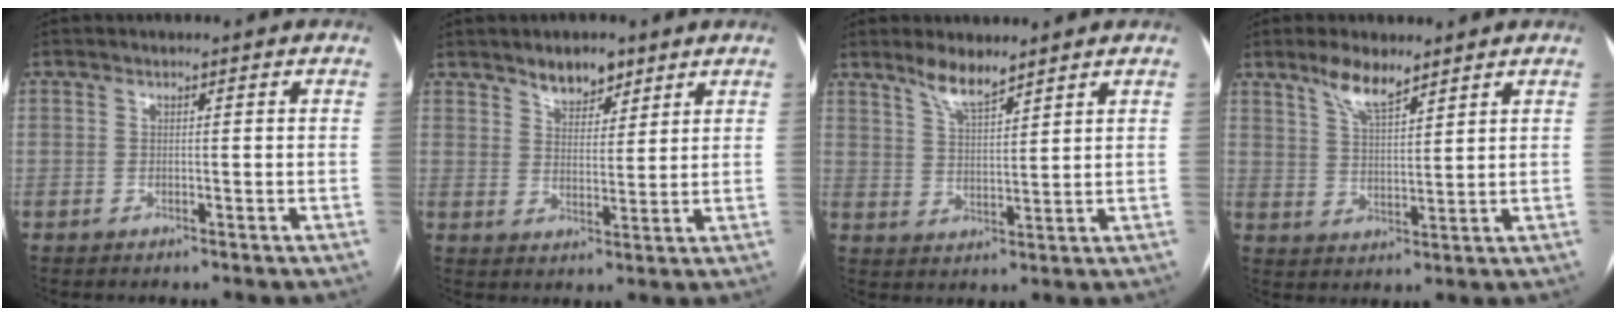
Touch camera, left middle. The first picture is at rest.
{"total": 5.1, "force": [3.9, 2.4, 2.3], "torque": [-0.036, 0.002, 0.069]}
{"total": 5.1, "force": [4.3, 0.8, 2.7], "torque": [-0.055, -0.004, 0.080]}
{"total": 5.9, "force": [4.5, 1.4, 3.5], "torque": [-0.072, 0.002, 0.086]}